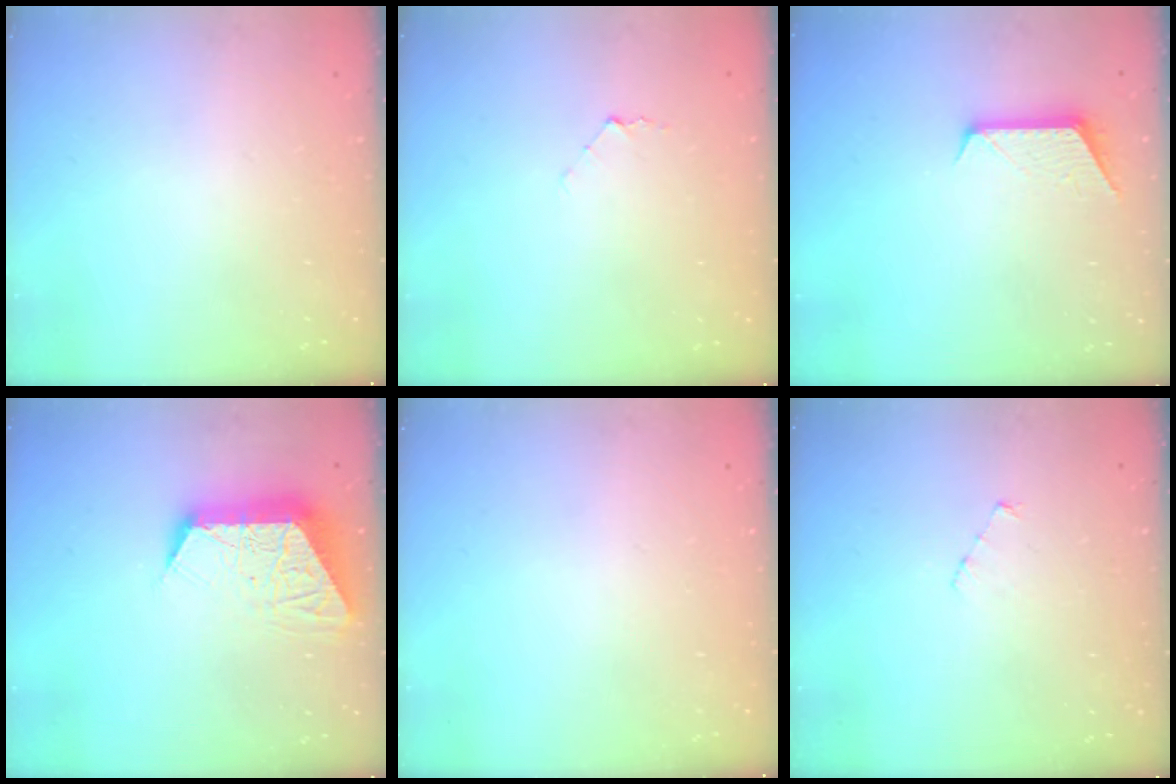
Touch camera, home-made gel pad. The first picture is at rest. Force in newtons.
{"total": 3.9, "press": 3.8, "slide": 0.3}
{"total": 7.2, "press": 7.2, "slide": 0.6}
{"total": 12.2, "press": 12.1, "slide": 1.2}
{"total": 0.0}
{"total": 3.5, "press": 3.5, "slide": 0.3}